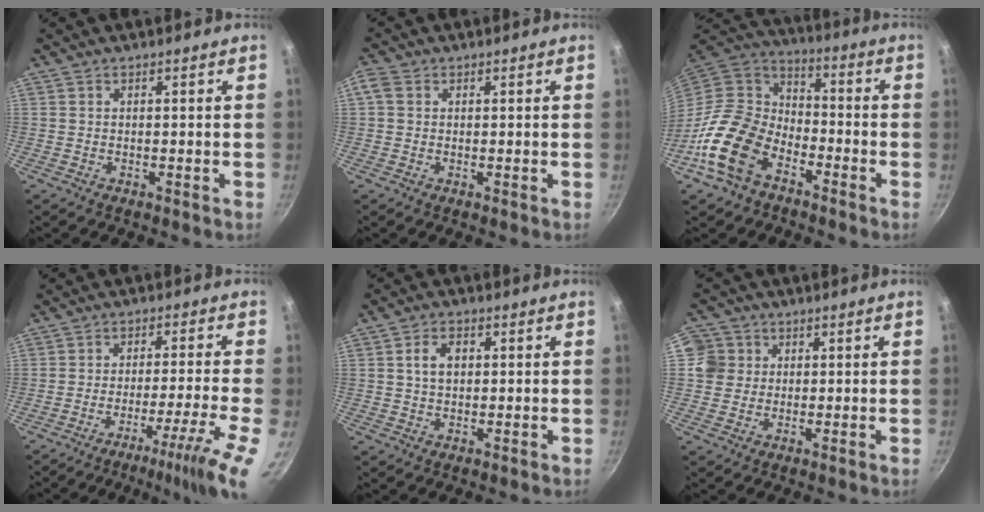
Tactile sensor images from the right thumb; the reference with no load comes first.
{"total": 2.5, "force": [0.5, 2.1, 1.4], "torque": [-0.029, 0.006, 0.004]}
{"total": 16.8, "force": [-8.5, 10.9, 9.5], "torque": [-0.157, 0.059, -0.183]}
{"total": 11.2, "force": [-5.4, -0.2, 9.9], "torque": [-0.150, 0.020, -0.086]}
{"total": 4.2, "force": [0.7, 2.9, 3.0], "torque": [-0.037, 0.006, 0.010]}
{"total": 5.2, "force": [1.0, 5.0, 0.9], "torque": [0.026, 0.002, 0.008]}